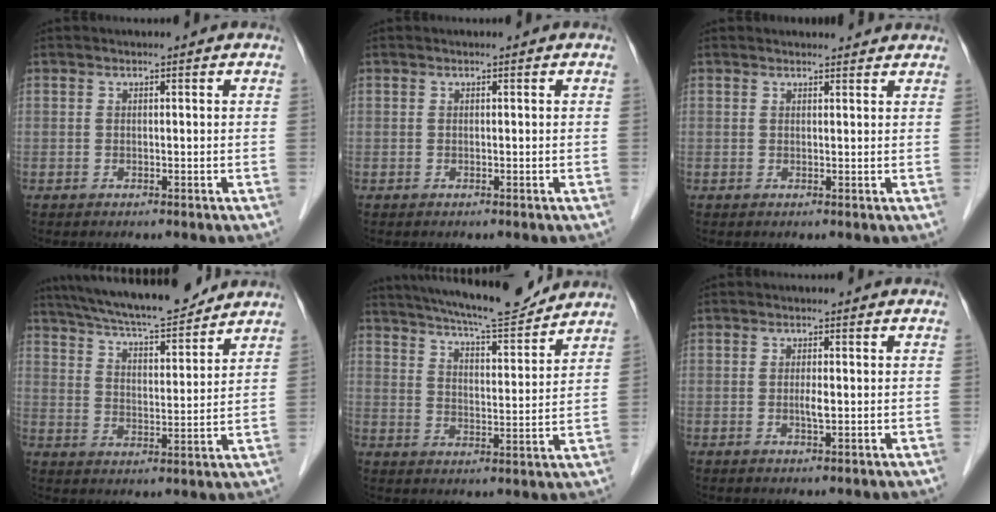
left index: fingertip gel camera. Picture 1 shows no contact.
{"total": 0.0}
{"total": 4.6, "force": [4.4, 1.0, 0.8], "torque": [-0.007, 0.017, 0.048]}
{"total": 15.8, "force": [14.2, 2.0, 6.7], "torque": [-0.116, 0.012, 0.225]}
{"total": 14.4, "force": [13.3, 1.1, 5.5], "torque": [-0.094, -0.003, 0.198]}
{"total": 1.4, "force": [0.0, 0.1, 1.4], "torque": [-0.028, -0.002, -0.002]}